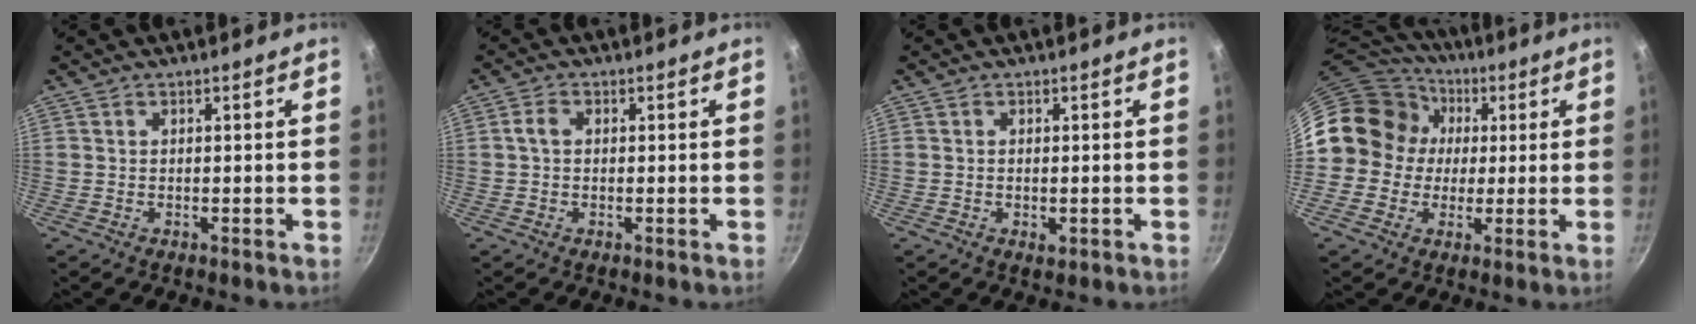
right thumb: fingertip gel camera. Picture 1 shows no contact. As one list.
[{"total": 2.3, "force": [0.2, 1.5, 1.7], "torque": [-0.035, 0.010, 0.001]}, {"total": 1.5, "force": [-0.3, 0.8, 1.2], "torque": [-0.018, -0.003, -0.005]}, {"total": 14.9, "force": [1.2, 13.7, 5.6], "torque": [-0.064, 0.029, 0.002]}]